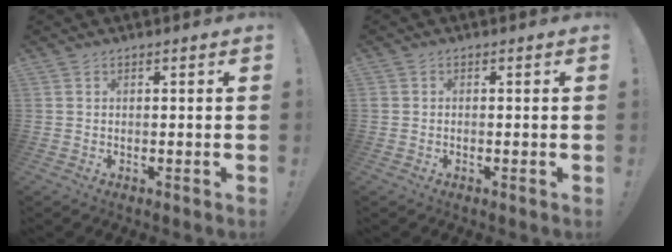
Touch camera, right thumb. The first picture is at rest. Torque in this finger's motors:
{"motor_torque": [0.20, -0.05, 0.07, -0.12, 0.00]}